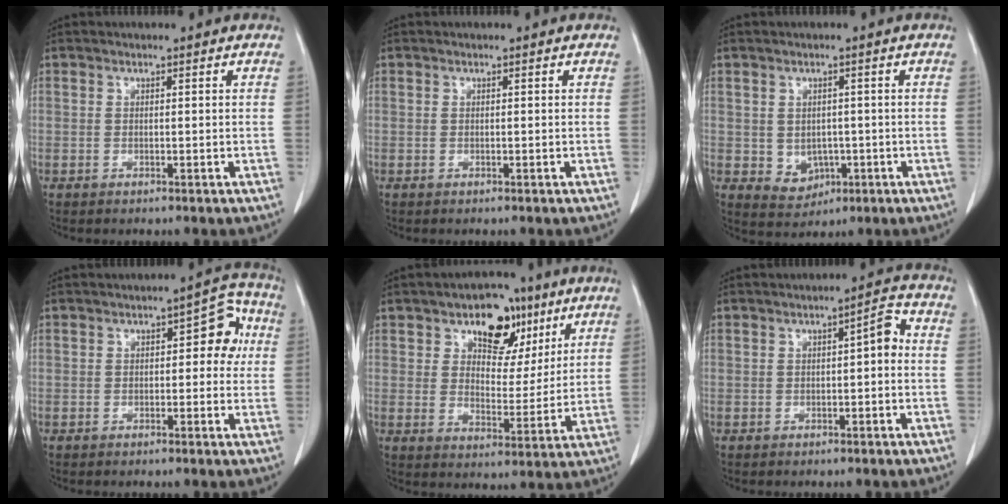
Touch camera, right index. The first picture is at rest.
{"total": 0.0}
{"total": 4.1, "force": [-0.7, 3.5, 2.1], "torque": [-0.026, 0.000, 0.004]}
{"total": 5.9, "force": [0.6, 3.0, 5.0], "torque": [-0.045, 0.030, 0.001]}
{"total": 10.3, "force": [5.8, 6.3, 5.7], "torque": [-0.075, 0.014, 0.091]}
{"total": 3.4, "force": [-0.1, 1.0, 3.2], "torque": [-0.044, 0.016, -0.003]}